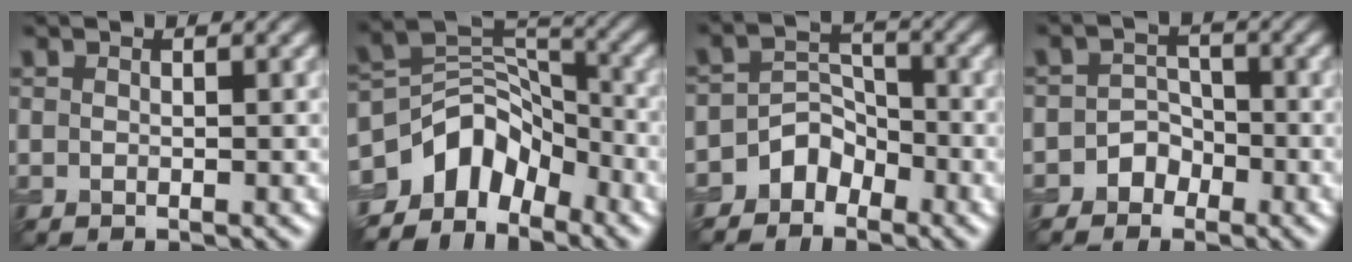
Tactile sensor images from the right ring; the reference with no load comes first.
{"total": 7.1, "force": [-4.4, 4.4, 3.3], "torque": [-0.031, 0.004, -0.086]}
{"total": 3.3, "force": [-2.4, 2.1, 0.8], "torque": [-0.005, 0.009, -0.047]}
{"total": 2.3, "force": [-1.4, 1.8, 0.5], "torque": [0.012, 0.011, -0.033]}